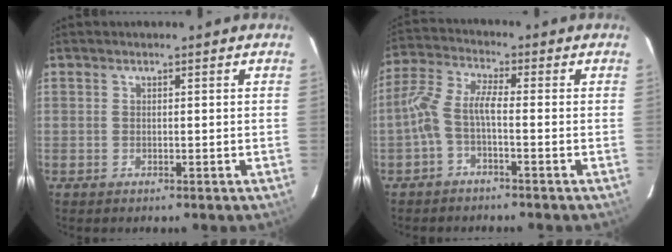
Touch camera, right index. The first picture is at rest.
{"total": 5.5, "force": [-1.9, 1.3, 4.9], "torque": [-0.122, 0.017, -0.041]}